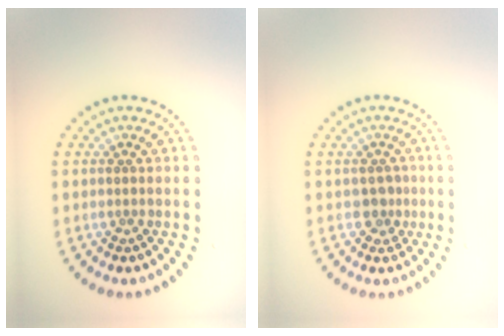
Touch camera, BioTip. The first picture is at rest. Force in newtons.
{"total": 1.5, "press": 1.3, "slide": 0.7}